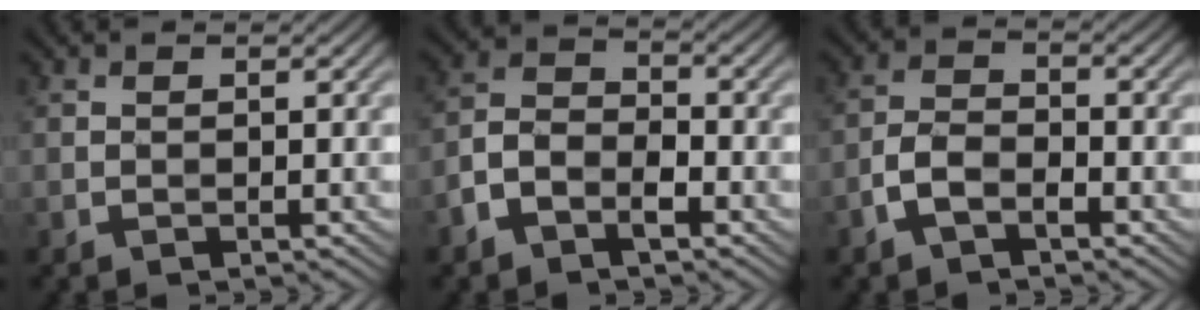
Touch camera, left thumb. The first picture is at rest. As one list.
[{"total": 5.1, "force": [-3.0, 2.8, 3.0], "torque": [-0.056, 0.003, -0.071]}, {"total": 3.8, "force": [-2.2, 1.8, 2.5], "torque": [-0.050, 0.005, -0.052]}]